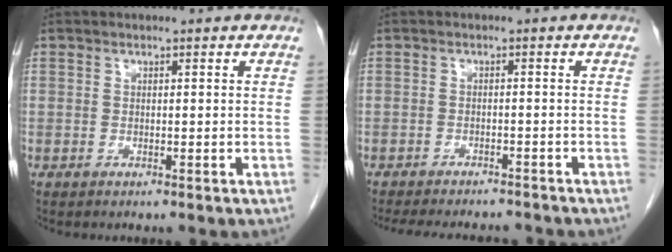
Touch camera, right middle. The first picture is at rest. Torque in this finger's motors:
{"motor_torque": [0.08, -0.08, 0.02, 0.05]}